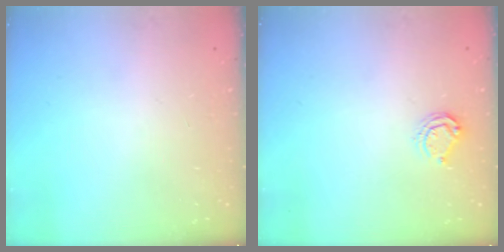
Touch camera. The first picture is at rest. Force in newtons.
{"total": 5.4, "press": 5.4, "slide": 0.7}